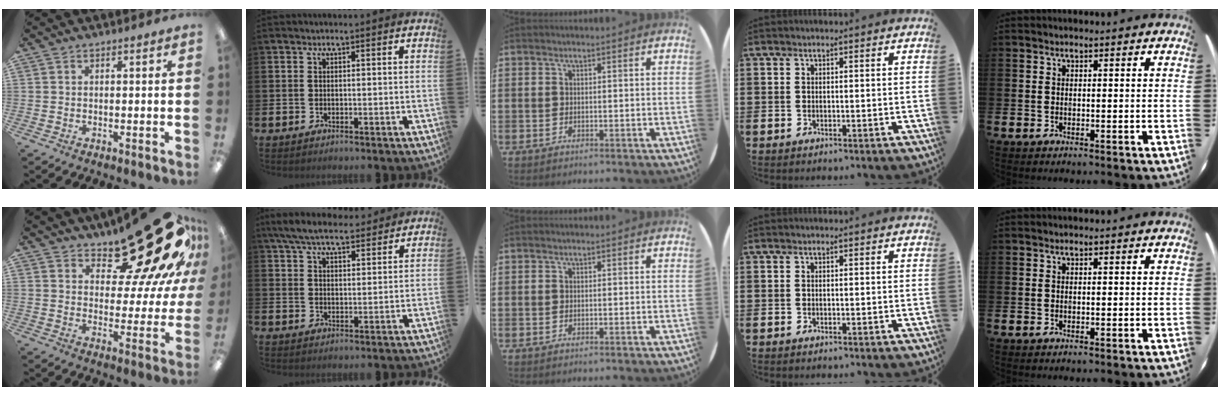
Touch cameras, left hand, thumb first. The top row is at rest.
{"thumb": {"total": 23.8, "force": [16.4, 9.2, 14.7], "torque": [-0.169, -0.121, 0.267]}, "index": {"total": 6.7, "force": [6.2, 1.5, 2.1], "torque": [-0.056, -0.022, 0.112]}}